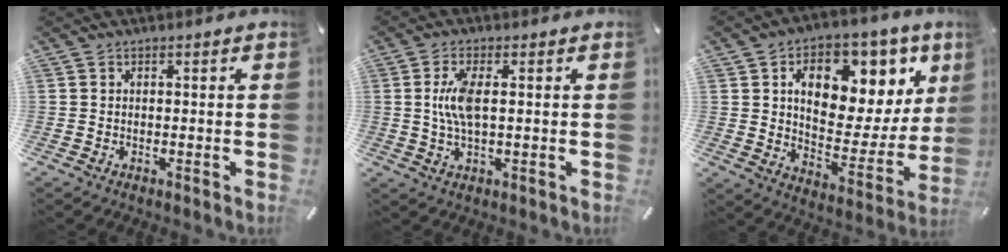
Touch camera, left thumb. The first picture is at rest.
{"total": 6.8, "force": [0.8, 2.5, 6.3], "torque": [-0.143, -0.001, 0.008]}
{"total": 15.7, "force": [7.8, 10.0, 9.3], "torque": [-0.126, -0.061, 0.131]}